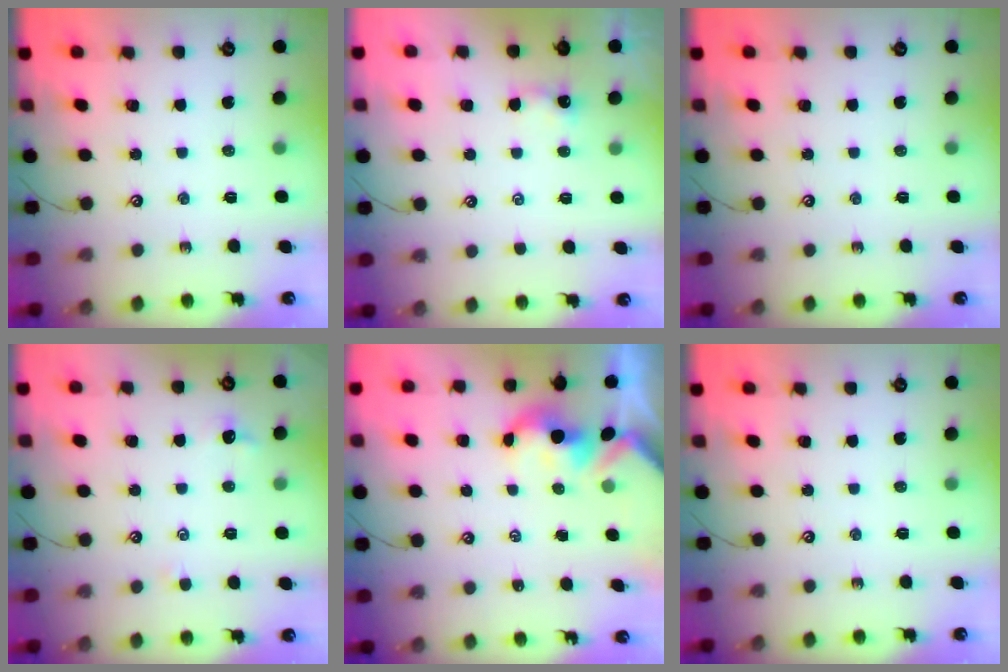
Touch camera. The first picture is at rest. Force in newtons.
{"total": 3.6, "press": 3.6, "slide": 0.1}
{"total": 0.0}
{"total": 0.9, "press": 0.8, "slide": 0.5}
{"total": 2.1, "press": 2.1, "slide": 0.2}
{"total": 0.0}